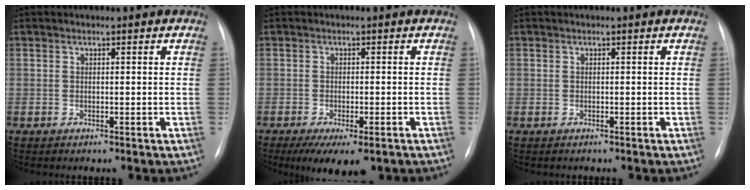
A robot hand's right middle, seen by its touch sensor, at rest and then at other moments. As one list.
[{"total": 7.7, "force": [-5.1, 2.4, 5.2], "torque": [-0.073, -0.017, -0.074]}, {"total": 0.5, "force": [-0.2, 0.4, -0.2], "torque": [-0.001, 0.004, -0.005]}]